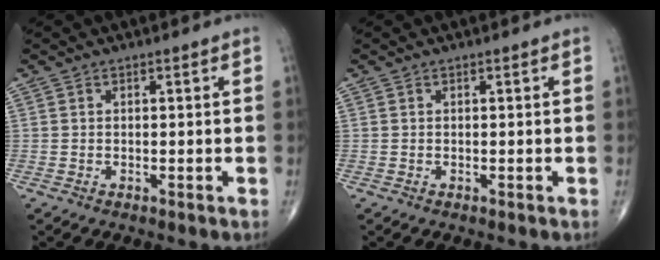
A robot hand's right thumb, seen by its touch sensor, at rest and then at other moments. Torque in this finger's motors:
{"motor_torque": [-0.09, 0.09, 0.00, 0.00, 0.00]}